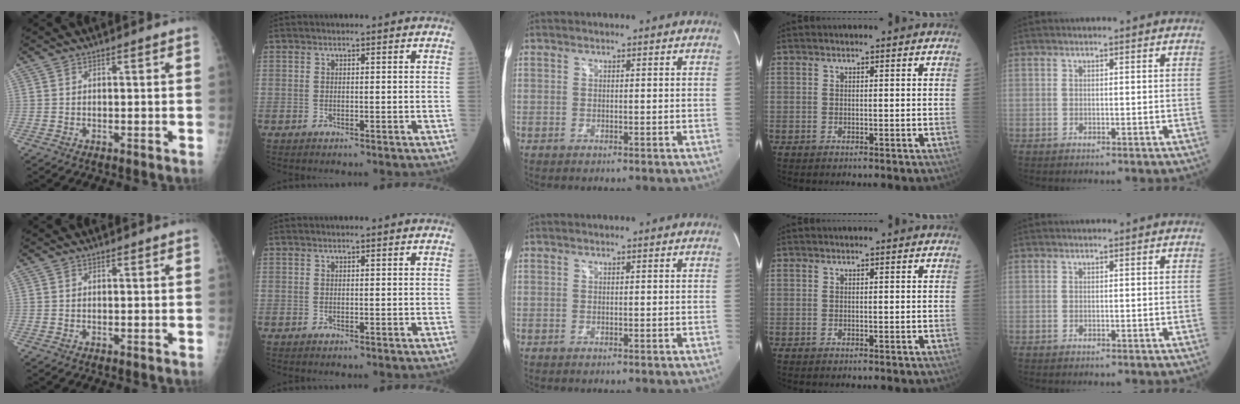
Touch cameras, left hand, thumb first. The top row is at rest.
{}